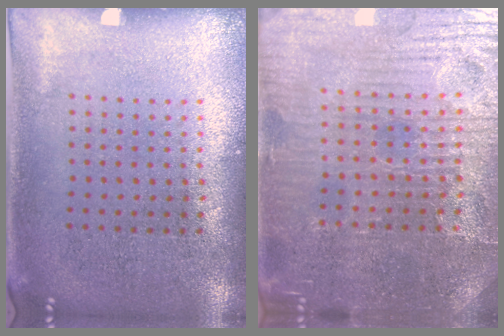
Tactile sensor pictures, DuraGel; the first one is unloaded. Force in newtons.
{"total": 4.9, "press": 4.7, "slide": 1.2}